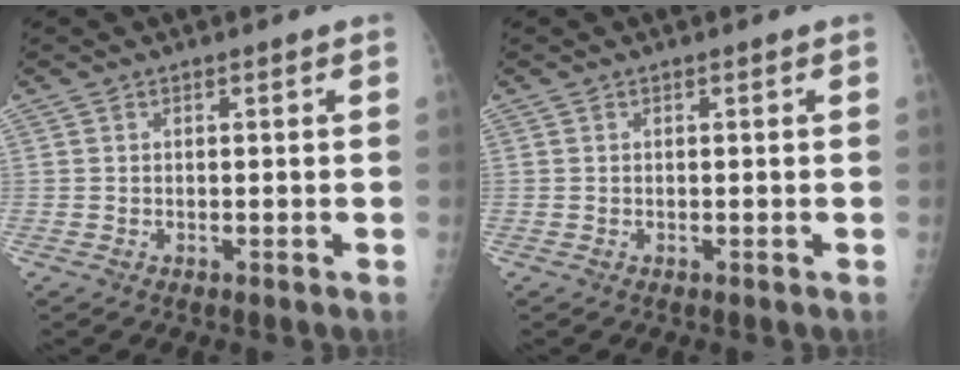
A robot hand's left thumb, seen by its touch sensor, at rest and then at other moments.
{"total": 0.0}